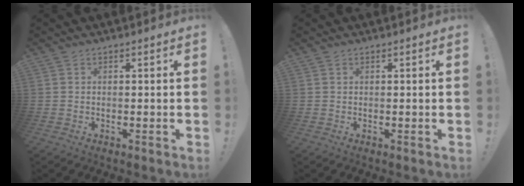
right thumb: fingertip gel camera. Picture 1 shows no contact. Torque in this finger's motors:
{"motor_torque": [0.07, -0.01, 0.02, 0.27, 0.07]}